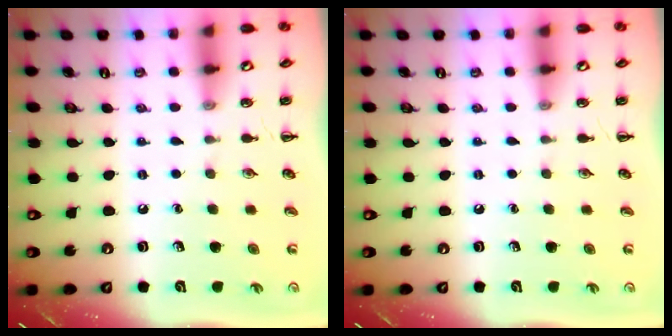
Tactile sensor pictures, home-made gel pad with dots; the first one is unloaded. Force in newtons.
{"total": 0.0}